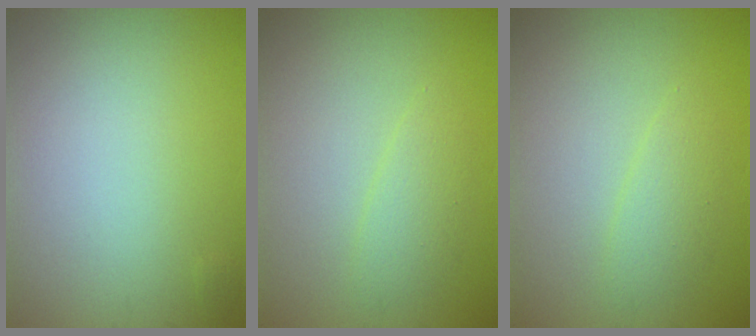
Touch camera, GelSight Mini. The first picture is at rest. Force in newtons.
{"total": 1.6, "press": 1.6, "slide": 0.1}
{"total": 1.6, "press": 1.6, "slide": 0.1}